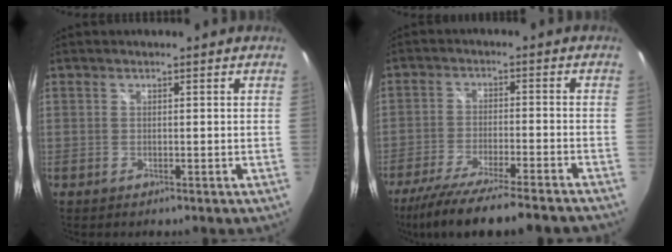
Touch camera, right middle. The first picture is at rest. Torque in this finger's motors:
{"motor_torque": [1.10, -1.04, 0.18, 0.15]}